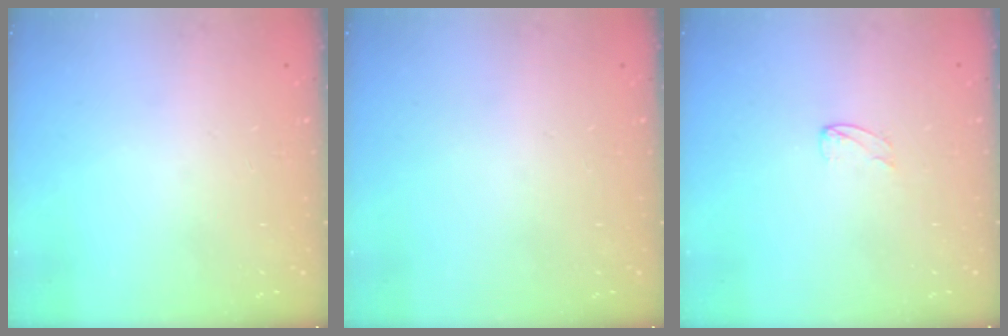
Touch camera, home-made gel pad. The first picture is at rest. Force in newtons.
{"total": 0.0}
{"total": 2.0, "press": 2.0, "slide": 0.2}